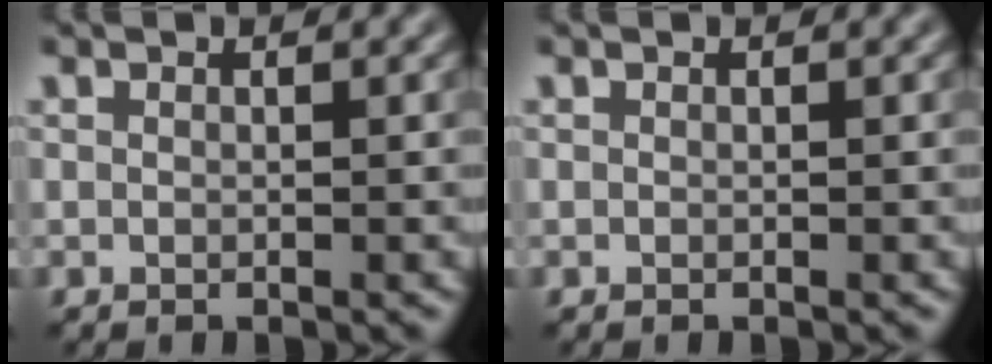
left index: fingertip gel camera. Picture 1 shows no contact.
{"total": 0.0}